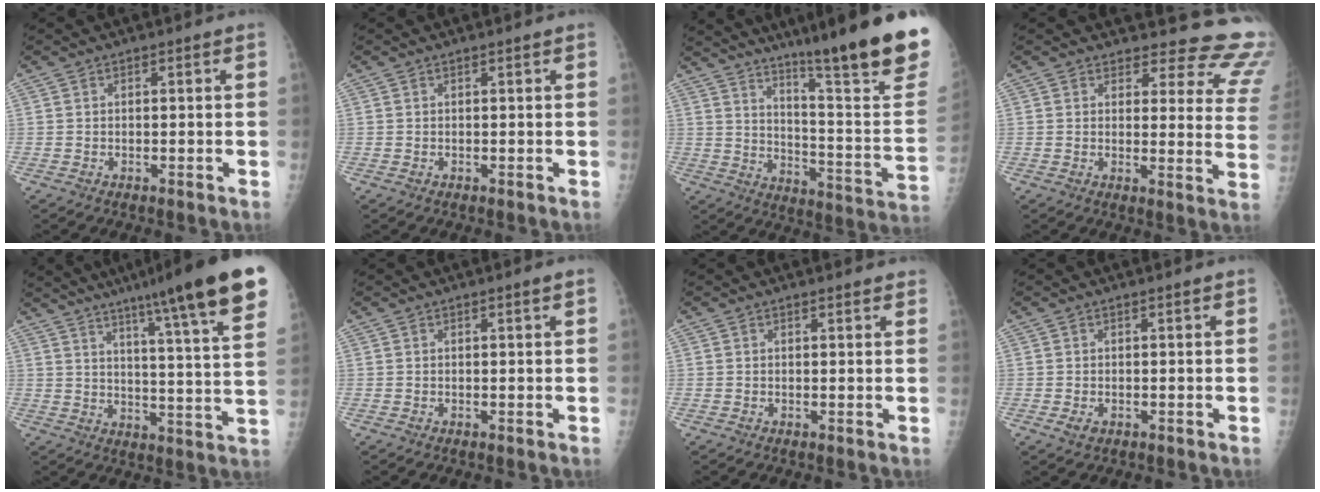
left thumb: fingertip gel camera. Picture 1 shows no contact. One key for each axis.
{"total": 0.0}
{"total": 28.3, "fx": 19.7, "fy": 2.3, "fz": 20.2, "tx": -0.245, "ty": -0.115, "tz": 0.276}
{"total": 16.6, "fx": 15.8, "fy": 4.6, "fz": 2.2, "tx": 0.022, "ty": -0.148, "tz": 0.145}
{"total": 22.8, "fx": 15.3, "fy": 1.4, "fz": 16.9, "tx": -0.228, "ty": -0.060, "tz": 0.205}
{"total": 0.7, "fx": 0.4, "fy": -0.1, "fz": 0.6, "tx": -0.015, "ty": -0.003, "tz": 0.009}
{"total": 1.7, "fx": 1.5, "fy": 0.4, "fz": 0.7, "tx": -0.004, "ty": -0.003, "tz": 0.016}
{"total": 1.6, "fx": 0.0, "fy": 0.9, "fz": 1.3, "tx": -0.022, "ty": 0.001, "tz": 0.005}